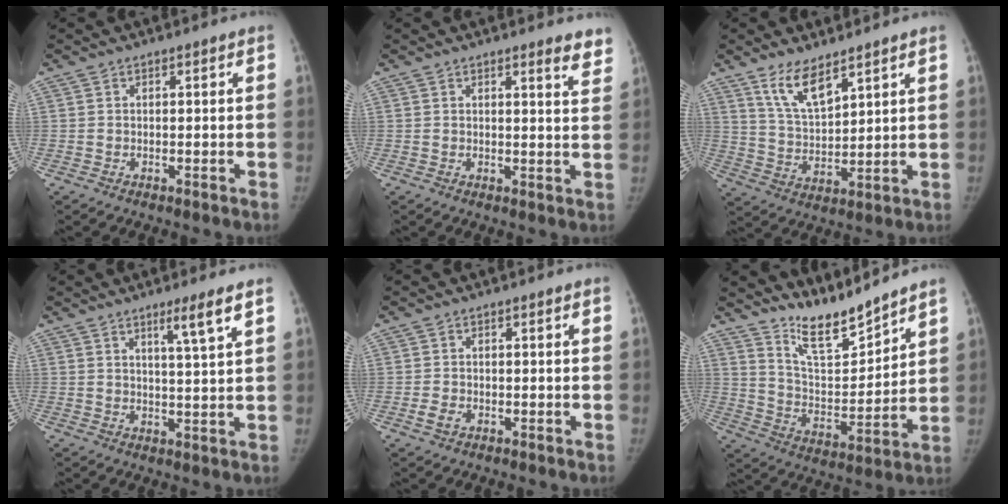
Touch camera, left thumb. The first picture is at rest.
{"total": 4.6, "force": [4.0, 0.9, 2.2], "torque": [-0.010, -0.024, 0.033]}
{"total": 8.3, "force": [5.8, 2.8, 5.2], "torque": [-0.084, -0.038, 0.120]}
{"total": 5.3, "force": [3.1, -0.4, 4.2], "torque": [-0.070, -0.025, 0.054]}
{"total": 2.0, "force": [-0.9, 1.4, 1.2], "torque": [-0.020, 0.005, -0.014]}
{"total": 11.2, "force": [10.3, 1.7, 3.9], "torque": [-0.047, -0.082, 0.200]}